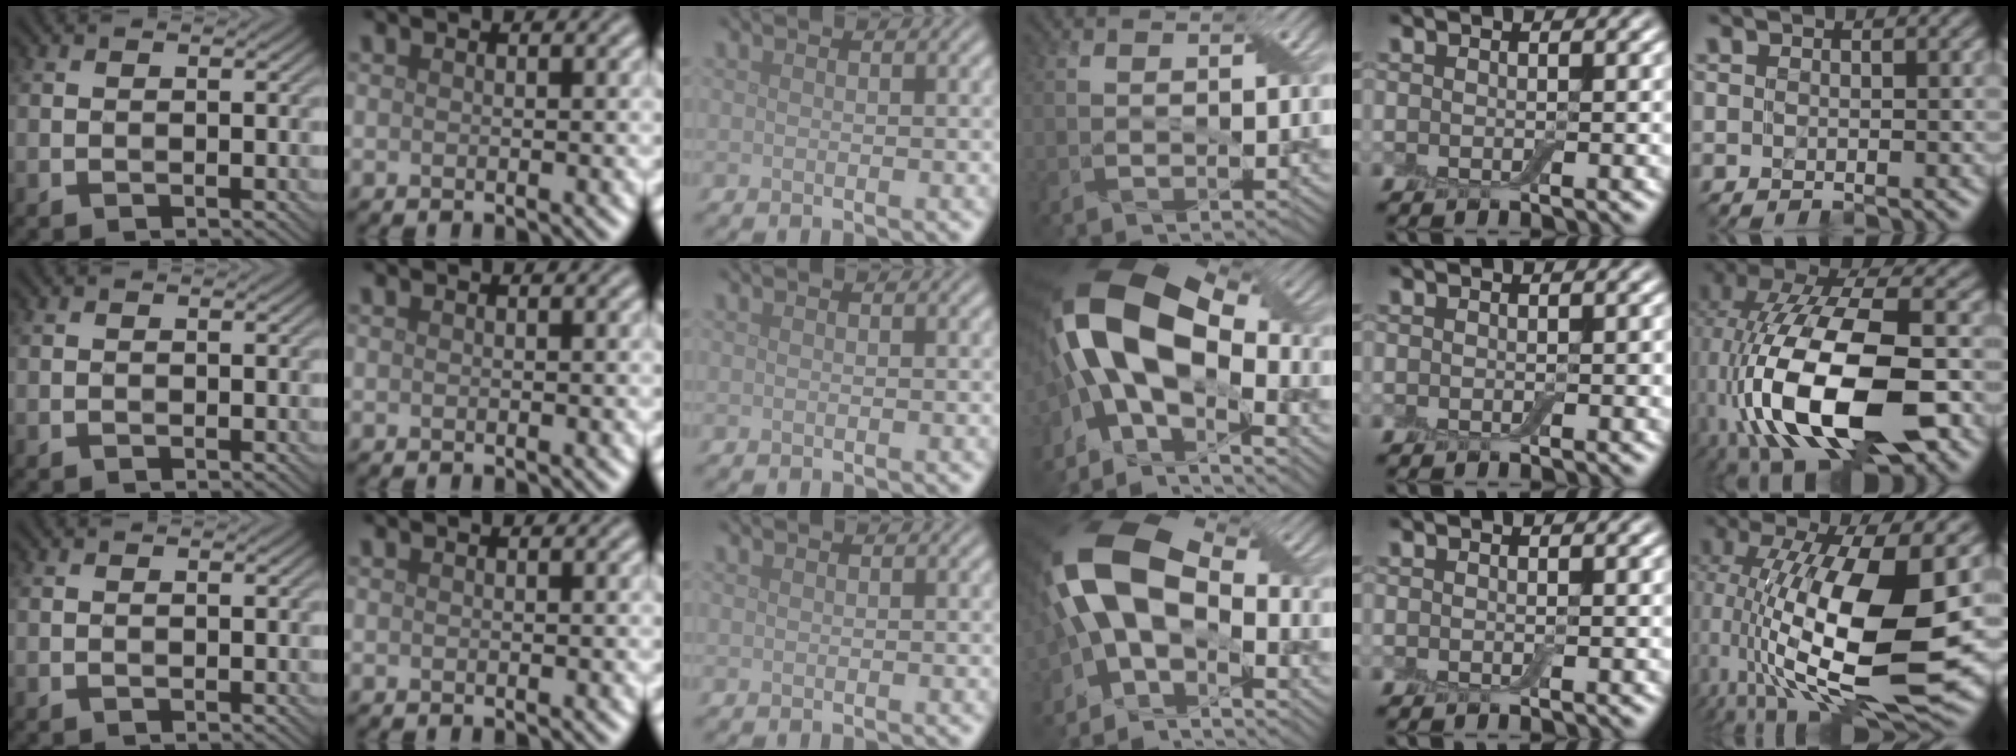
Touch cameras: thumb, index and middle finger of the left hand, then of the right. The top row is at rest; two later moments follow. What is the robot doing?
{"motion": "extract", "object": "airpods case & airpods"}